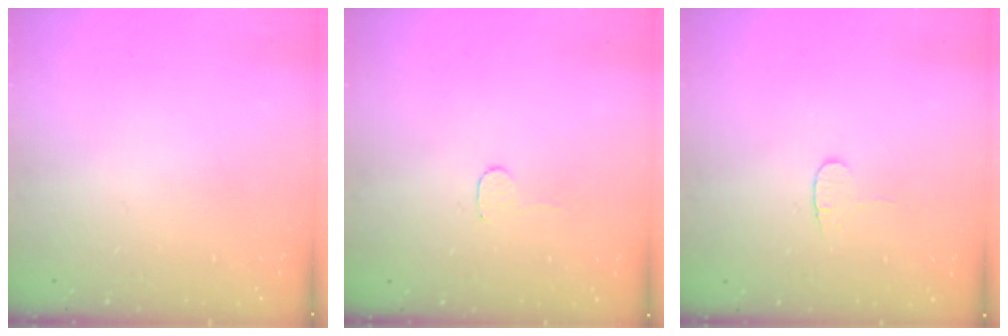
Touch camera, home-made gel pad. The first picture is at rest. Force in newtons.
{"total": 2.8, "press": 2.8, "slide": 0.2}
{"total": 3.4, "press": 3.4, "slide": 0.4}